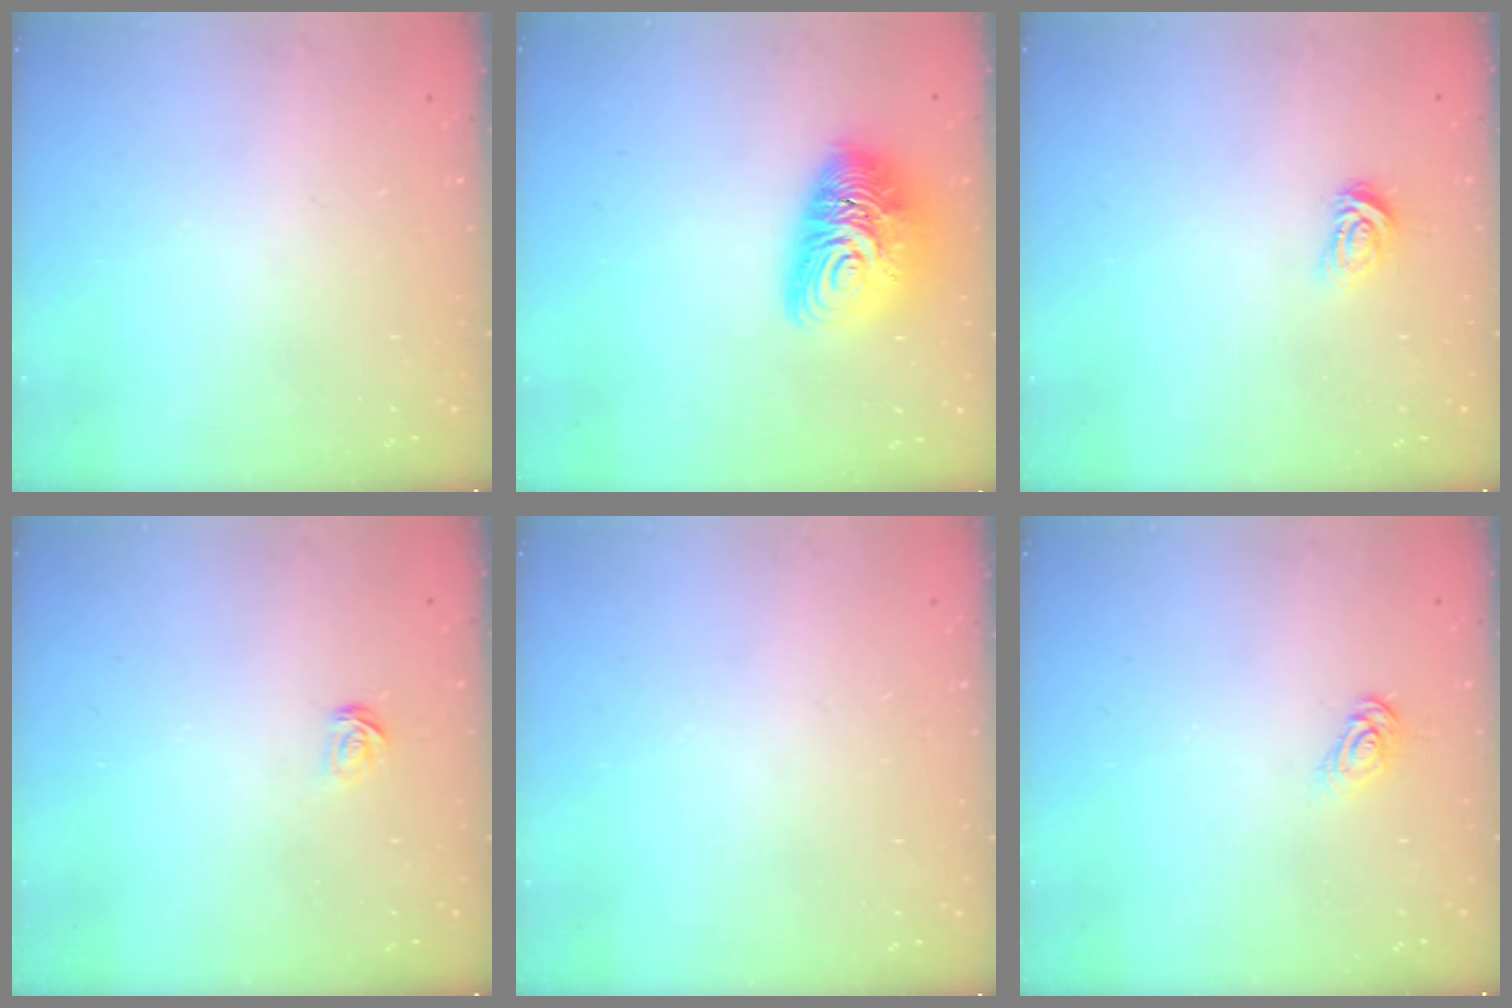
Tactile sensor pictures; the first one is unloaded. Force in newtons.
{"total": 13.6, "press": 13.6, "slide": 1.3}
{"total": 3.4, "press": 3.4, "slide": 0.4}
{"total": 2.3, "press": 2.3, "slide": 0.1}
{"total": 0.0}
{"total": 4.7, "press": 4.6, "slide": 0.5}